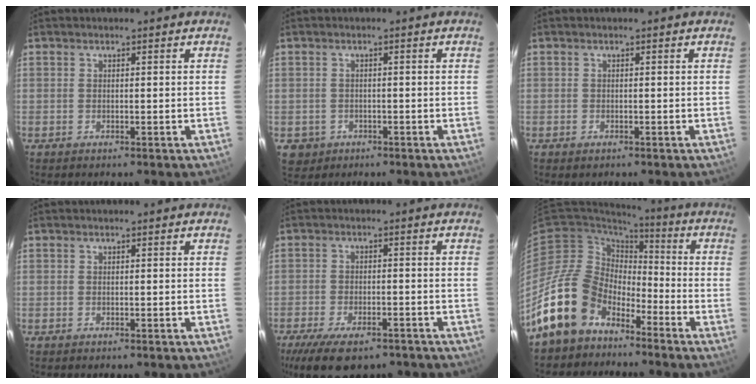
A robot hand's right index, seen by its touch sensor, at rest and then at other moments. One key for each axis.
{"total": 3.7, "fx": -1.1, "fy": 3.4, "fz": 0.8, "tx": -0.024, "ty": 0.003, "tz": -0.009}
{"total": 0.7, "fx": -0.4, "fy": 0.5, "fz": 0.2, "tx": -0.003, "ty": 0.000, "tz": -0.007}
{"total": 0.0}
{"total": 13.3, "fx": -9.6, "fy": 5.6, "fz": 7.4, "tx": -0.168, "ty": -0.031, "tz": -0.151}
{"total": 16.0, "fx": -11.2, "fy": 10.1, "fz": 5.4, "tx": -0.124, "ty": 0.019, "tz": -0.198}